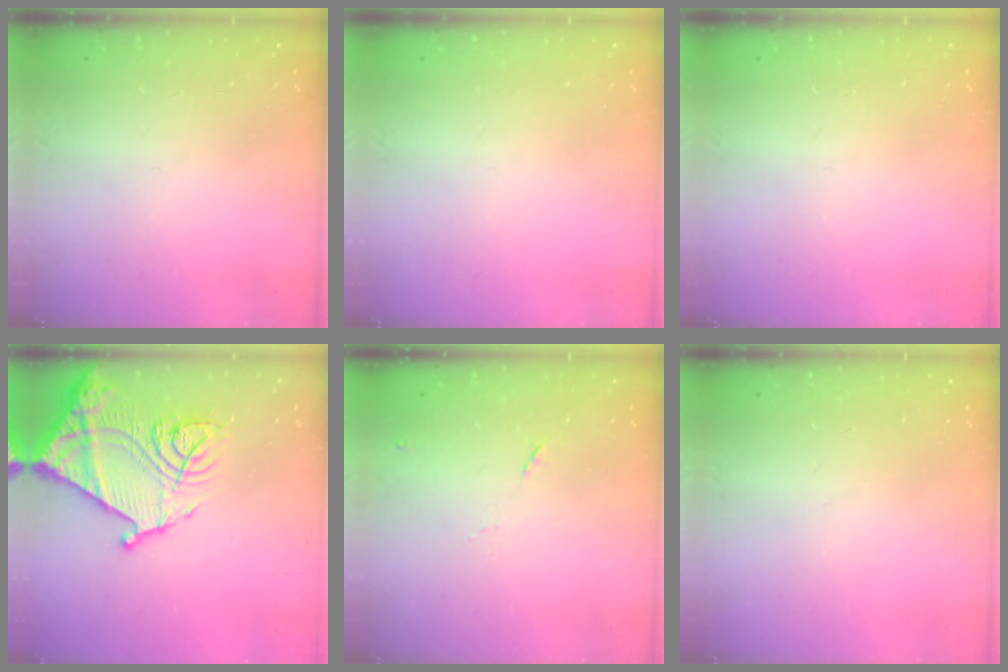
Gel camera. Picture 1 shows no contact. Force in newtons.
{"total": 0.0}
{"total": 0.0}
{"total": 22.6, "press": 22.5, "slide": 2.0}
{"total": 7.4, "press": 7.4, "slide": 0.7}
{"total": 0.0}